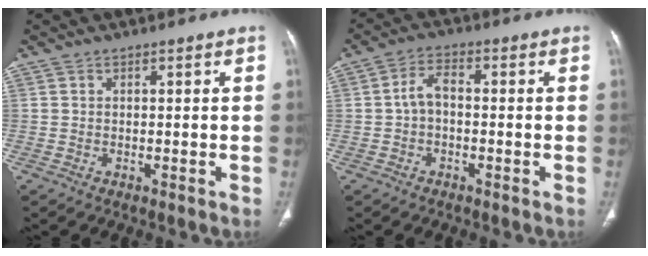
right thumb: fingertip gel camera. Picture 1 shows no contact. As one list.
[{"total": 4.1, "force": [-0.4, 2.5, 3.2], "torque": [-0.054, 0.018, -0.015]}]